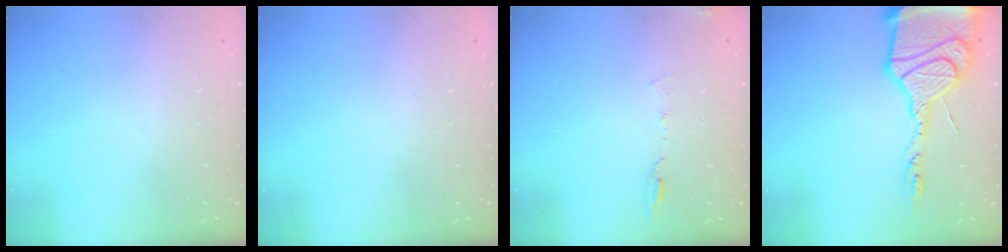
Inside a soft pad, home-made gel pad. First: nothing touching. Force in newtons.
{"total": 0.0}
{"total": 6.4, "press": 6.2, "slide": 1.6}
{"total": 23.1, "press": 22.5, "slide": 4.9}